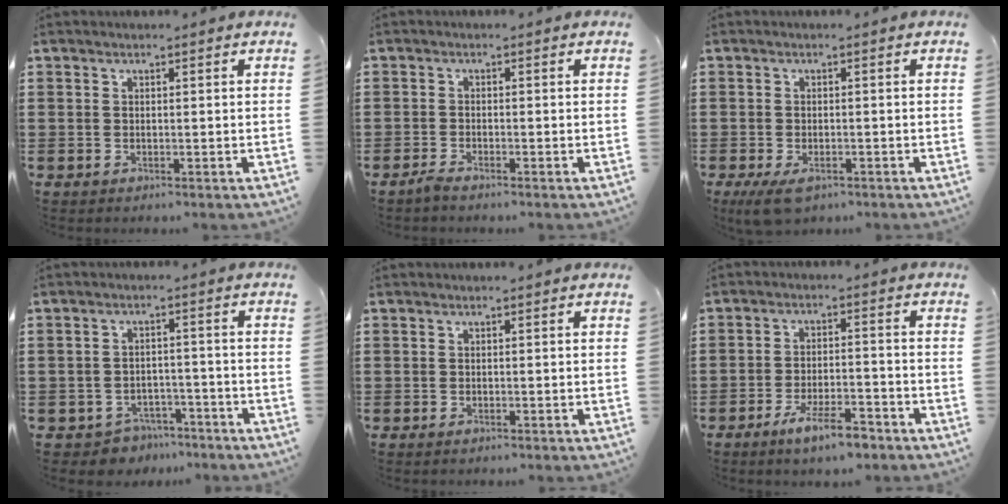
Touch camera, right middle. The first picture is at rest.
{"total": 1.4, "force": [-1.2, 0.1, 0.6], "torque": [-0.013, -0.001, -0.023]}
{"total": 2.2, "force": [-1.5, 0.8, 1.3], "torque": [-0.038, -0.004, -0.033]}
{"total": 3.3, "force": [-3.1, 1.2, -0.1], "torque": [-0.009, 0.004, -0.068]}
{"total": 0.0}
{"total": 6.4, "force": [-4.6, 1.2, 4.2], "torque": [-0.078, 0.001, -0.085]}